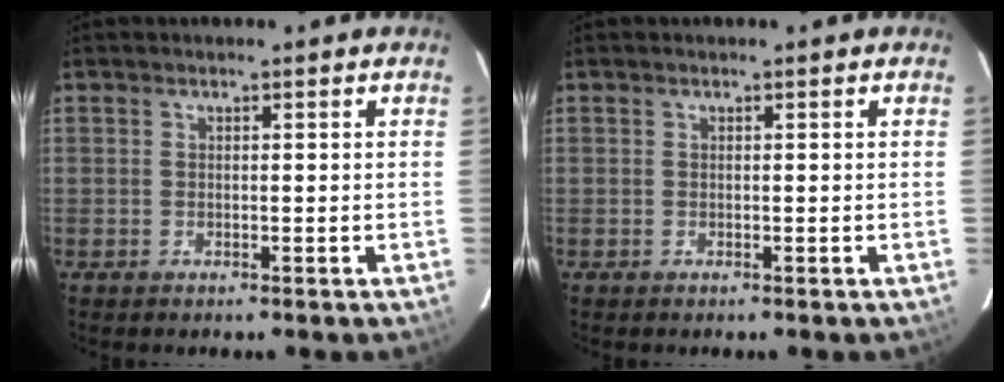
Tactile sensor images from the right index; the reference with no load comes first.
{"total": 0.0}